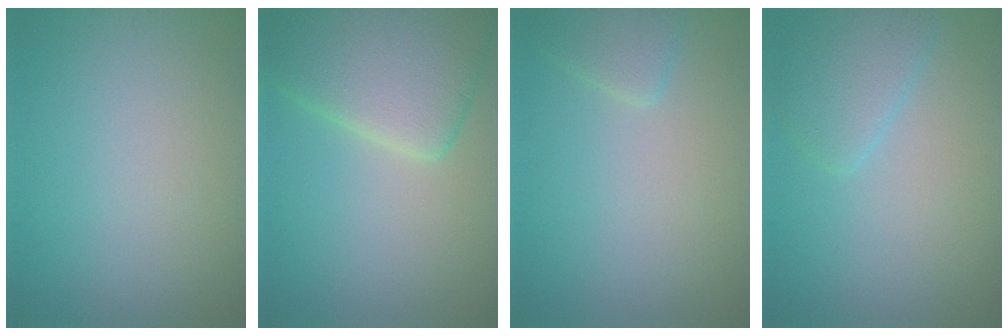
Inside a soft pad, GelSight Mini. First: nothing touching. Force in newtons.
{"total": 8.5, "press": 8.5, "slide": 0.4}
{"total": 1.8, "press": 1.8, "slide": 0.2}
{"total": 2.9, "press": 2.9, "slide": 0.1}